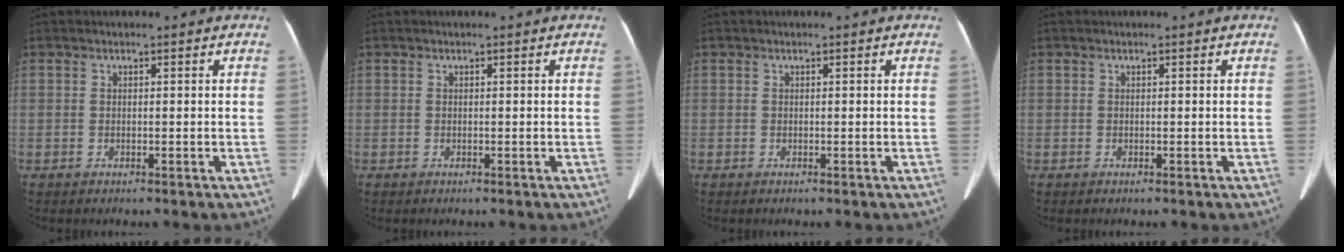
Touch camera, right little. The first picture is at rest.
{"total": 0.0}
{"total": 0.0}
{"total": 0.0}